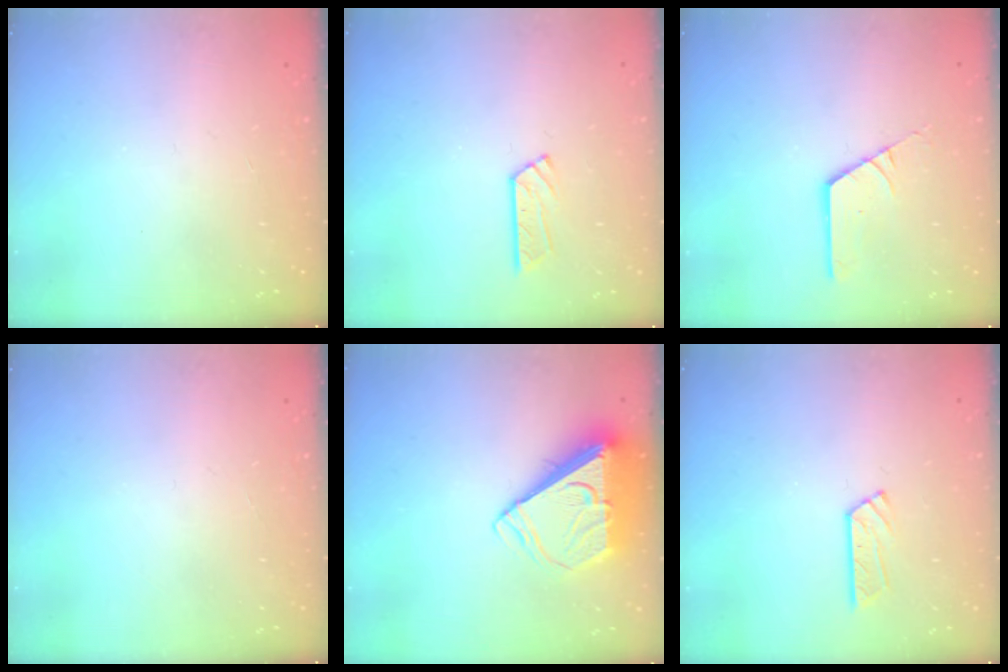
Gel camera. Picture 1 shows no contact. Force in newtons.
{"total": 6.2, "press": 6.2, "slide": 0.2}
{"total": 2.6, "press": 2.6, "slide": 0.2}
{"total": 0.0}
{"total": 9.4, "press": 9.3, "slide": 1.4}
{"total": 6.2, "press": 6.2, "slide": 0.2}